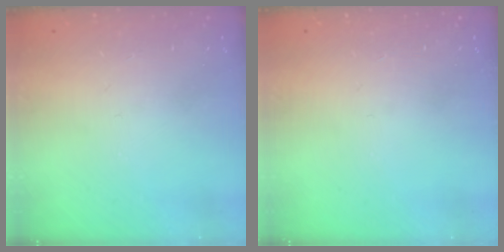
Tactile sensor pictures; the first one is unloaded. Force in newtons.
{"total": 0.0}